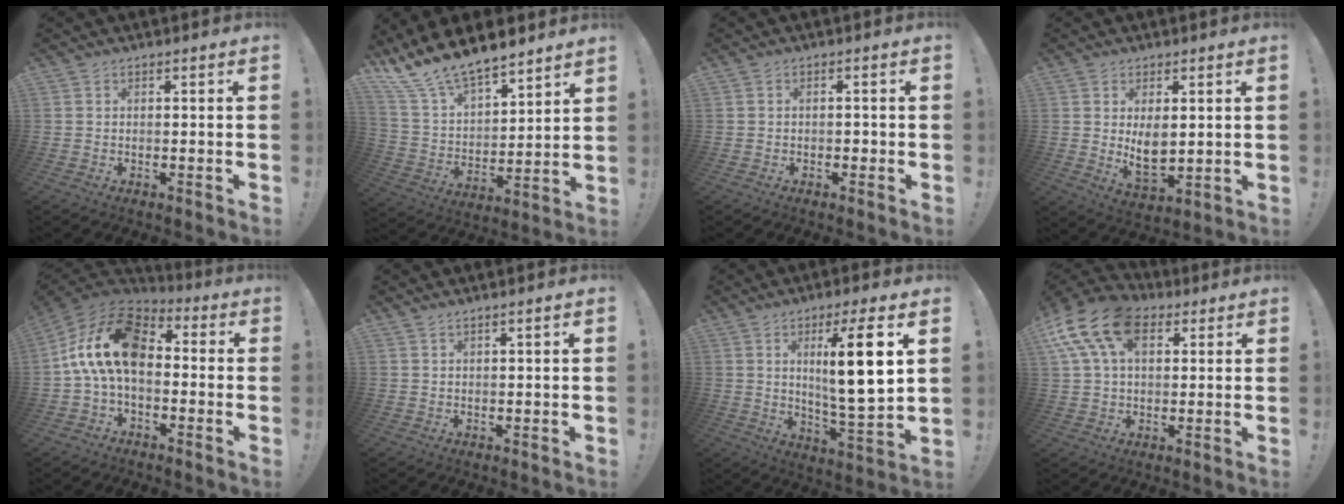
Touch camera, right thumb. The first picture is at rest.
{"total": 13.9, "force": [12.3, 4.5, 4.5], "torque": [-0.116, -0.094, 0.232]}
{"total": 1.3, "force": [-0.6, 1.0, 0.6], "torque": [-0.009, 0.003, -0.010]}
{"total": 7.3, "force": [2.2, 4.3, 5.5], "torque": [-0.083, -0.018, 0.040]}
{"total": 17.7, "force": [1.4, 10.0, 14.6], "torque": [-0.272, 0.015, 0.030]}
{"total": 1.3, "force": [1.1, -0.1, 0.8], "torque": [-0.024, -0.001, 0.020]}
{"total": 14.7, "force": [4.9, 1.8, 13.7], "torque": [-0.214, -0.021, 0.065]}
{"total": 17.3, "force": [7.4, 10.7, 11.3], "torque": [-0.215, -0.028, 0.131]}